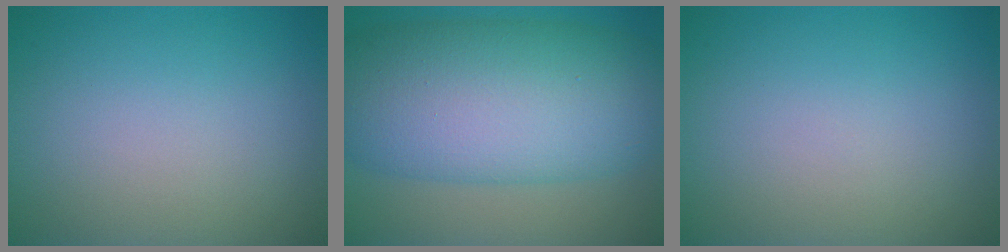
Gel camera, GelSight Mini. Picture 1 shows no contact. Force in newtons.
{"total": 13.1, "press": 13.1, "slide": 0.1}
{"total": 0.0}